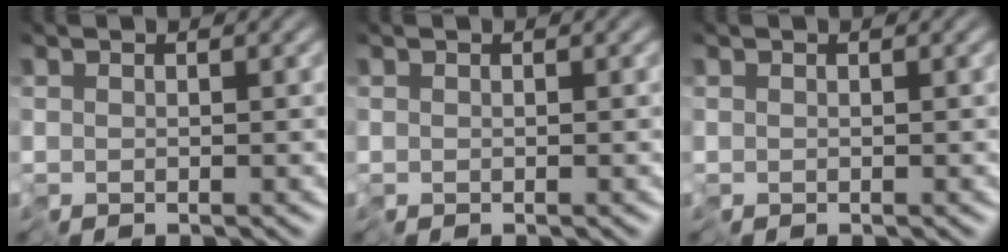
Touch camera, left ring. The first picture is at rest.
{"total": 0.0}
{"total": 0.0}